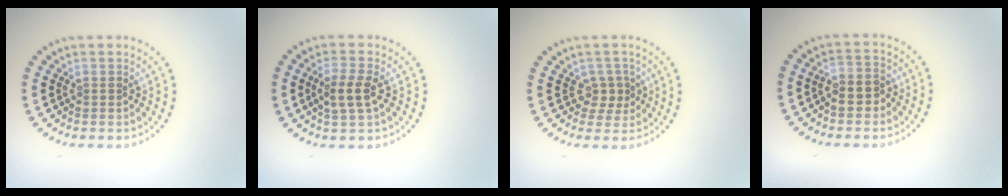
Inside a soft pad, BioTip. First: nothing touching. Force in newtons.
{"total": 2.7, "press": 2.5, "slide": 0.8}
{"total": 1.7, "press": 1.5, "slide": 0.9}
{"total": 2.6, "press": 2.4, "slide": 0.8}